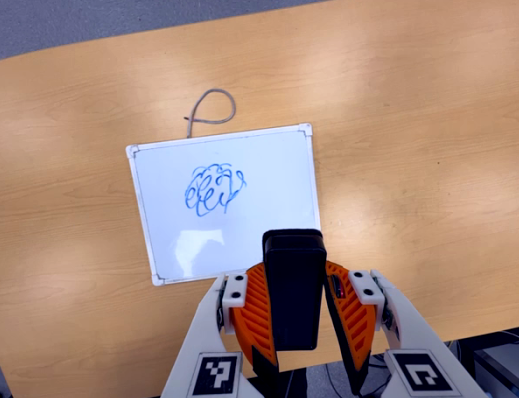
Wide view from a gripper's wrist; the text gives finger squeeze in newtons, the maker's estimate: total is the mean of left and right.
{"total": 8.1, "left": 6.6, "right": 9.6}